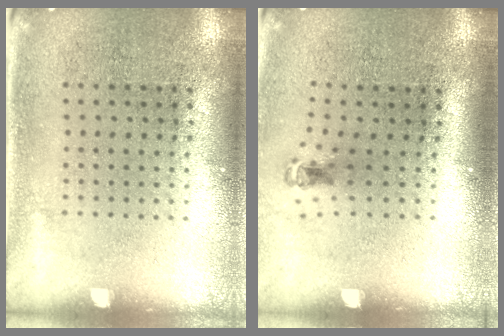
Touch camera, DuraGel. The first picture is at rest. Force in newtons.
{"total": 0.7, "press": 0.4, "slide": 0.6}